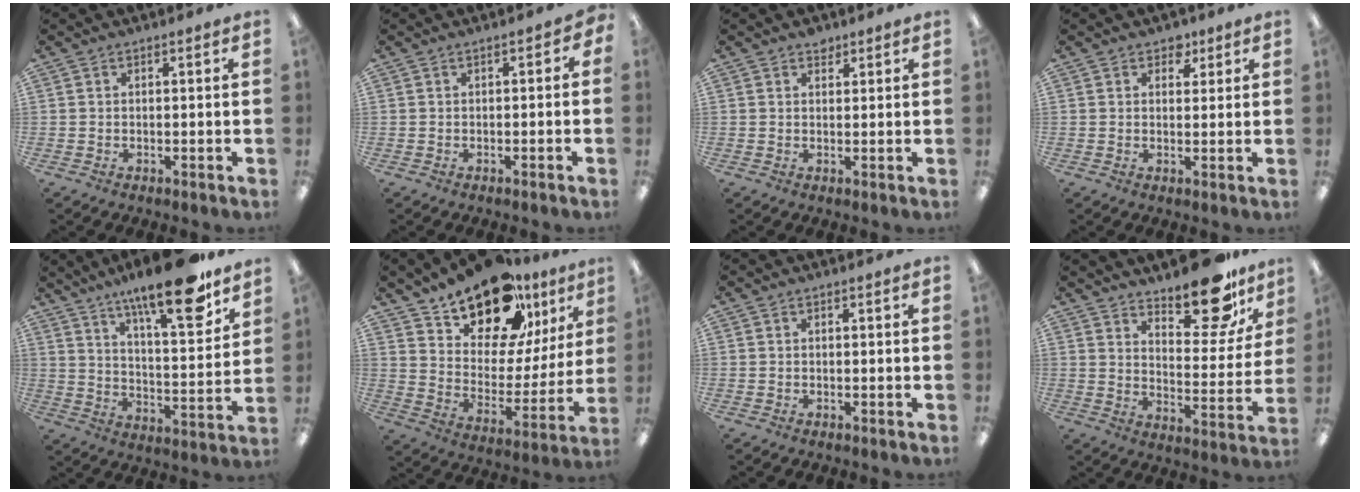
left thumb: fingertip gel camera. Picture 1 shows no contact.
{"total": 1.3, "force": [-1.0, 0.8, 0.1], "torque": [-0.002, 0.005, -0.019]}
{"total": 2.0, "force": [1.5, 1.1, 0.4], "torque": [-0.002, -0.003, 0.027]}
{"total": 3.3, "force": [2.2, 2.4, 0.7], "torque": [0.005, -0.004, 0.036]}
{"total": 19.1, "force": [14.4, 4.5, 11.9], "torque": [-0.183, -0.095, 0.230]}
{"total": 19.4, "force": [15.3, 8.9, 7.8], "torque": [-0.136, -0.106, 0.271]}
{"total": 0.0}
{"total": 15.8, "force": [12.6, 5.4, 7.7], "torque": [-0.096, -0.087, 0.212]}